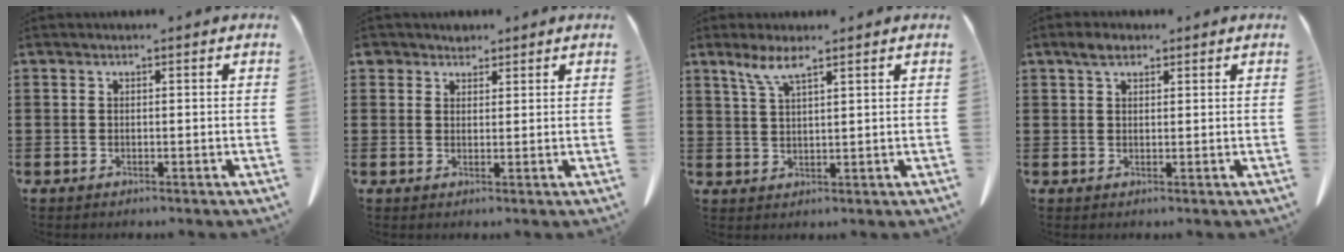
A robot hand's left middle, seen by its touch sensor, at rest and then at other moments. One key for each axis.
{"total": 2.4, "fx": 2.1, "fy": 1.3, "fz": 0.3, "tx": -0.014, "ty": 0.005, "tz": 0.042}
{"total": 4.3, "fx": 2.9, "fy": 0.5, "fz": 3.2, "tx": -0.072, "ty": 0.002, "tz": 0.052}
{"total": 2.7, "fx": 1.8, "fy": 1.1, "fz": 1.5, "tx": -0.027, "ty": 0.001, "tz": 0.033}